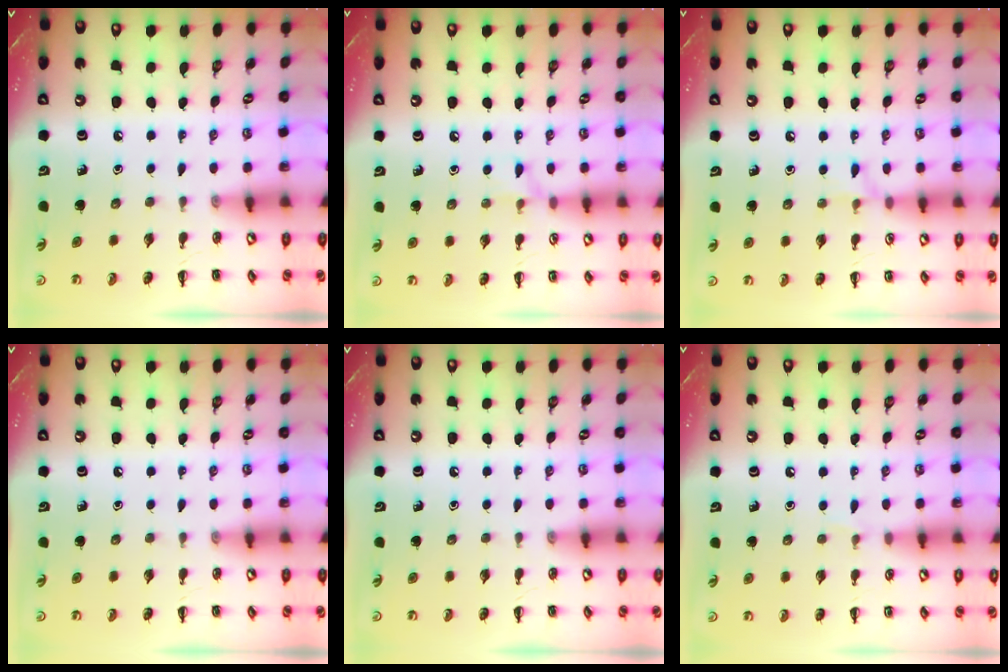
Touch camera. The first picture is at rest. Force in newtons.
{"total": 5.4, "press": 5.1, "slide": 1.8}
{"total": 5.1, "press": 4.8, "slide": 1.7}
{"total": 0.0}
{"total": 0.0}
{"total": 3.6, "press": 3.4, "slide": 1.2}